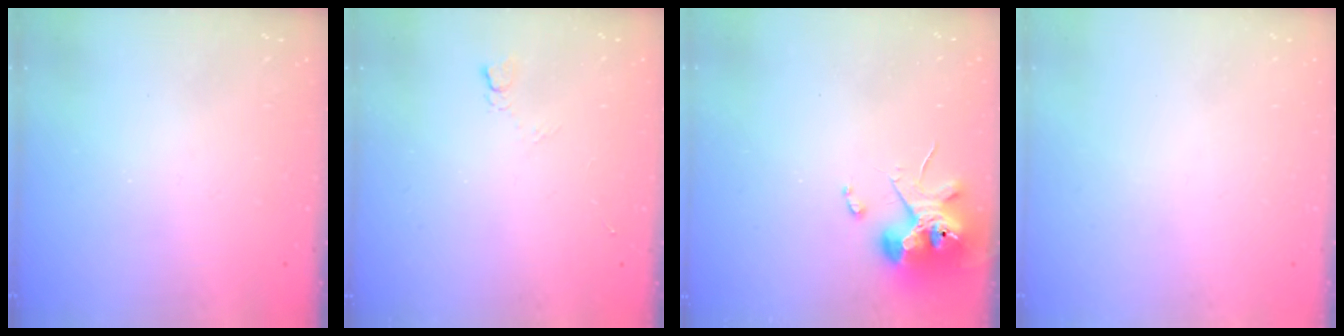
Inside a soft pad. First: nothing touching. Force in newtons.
{"total": 3.3, "press": 3.3, "slide": 0.6}
{"total": 12.1, "press": 12.0, "slide": 1.7}
{"total": 0.0}